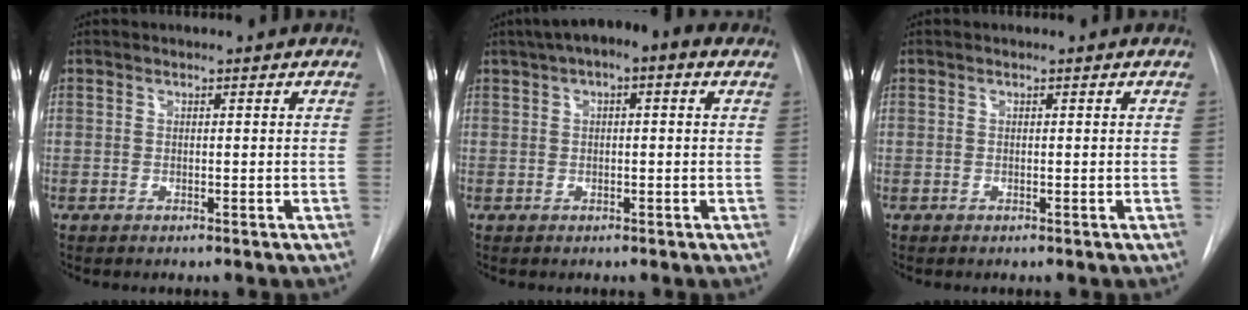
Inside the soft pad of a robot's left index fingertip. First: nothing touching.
{"total": 7.5, "force": [4.0, 2.2, 5.9], "torque": [-0.096, 0.038, 0.053]}
{"total": 0.0}